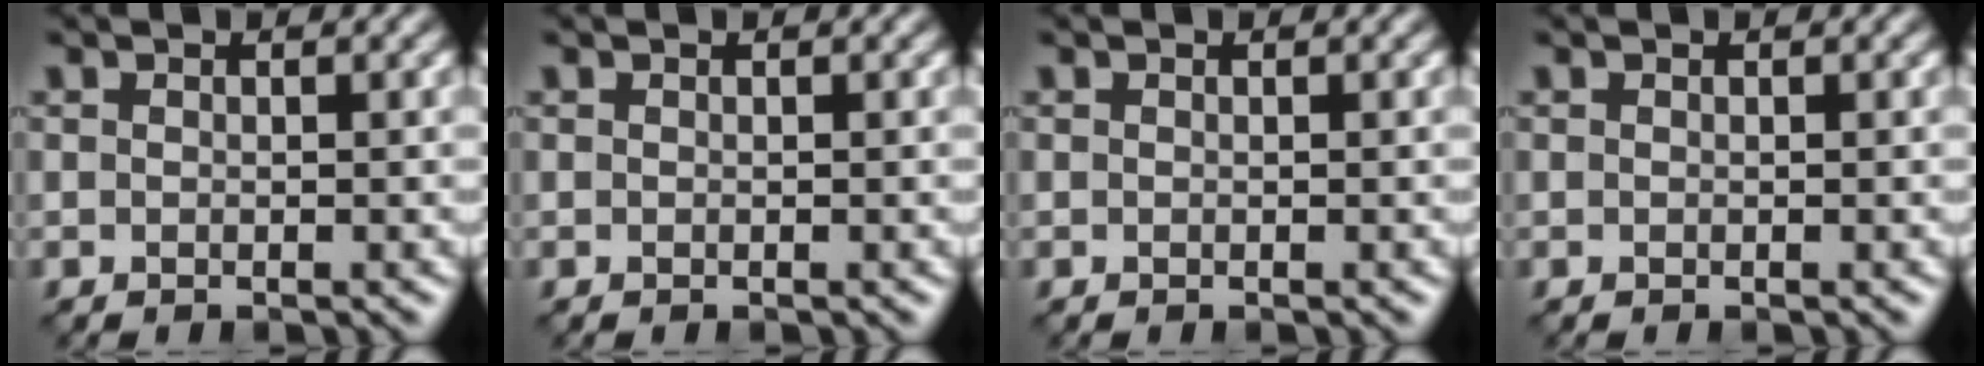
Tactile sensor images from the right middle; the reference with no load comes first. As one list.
[{"total": 0.0}, {"total": 0.0}, {"total": 0.0}]